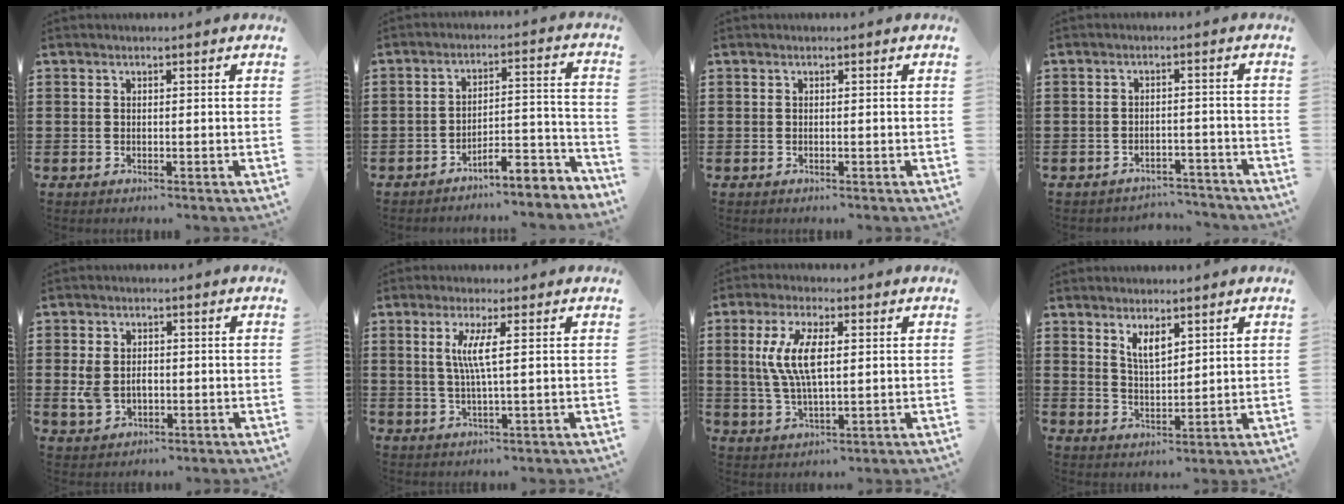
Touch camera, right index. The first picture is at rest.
{"total": 5.5, "force": [-5.0, 0.8, 2.2], "torque": [-0.037, -0.003, -0.100]}
{"total": 0.0}
{"total": 2.8, "force": [-2.8, 0.4, 0.2], "torque": [-0.007, 0.003, -0.058]}
{"total": 4.3, "force": [-0.3, 2.6, 3.4], "torque": [-0.088, -0.001, -0.012]}
{"total": 4.3, "force": [0.7, -0.3, 4.2], "torque": [-0.083, -0.008, 0.009]}
{"total": 8.5, "force": [1.3, 3.2, 7.7], "torque": [-0.173, 0.003, 0.016]}
{"total": 3.6, "force": [2.4, 1.3, 2.4], "torque": [-0.043, -0.001, 0.040]}